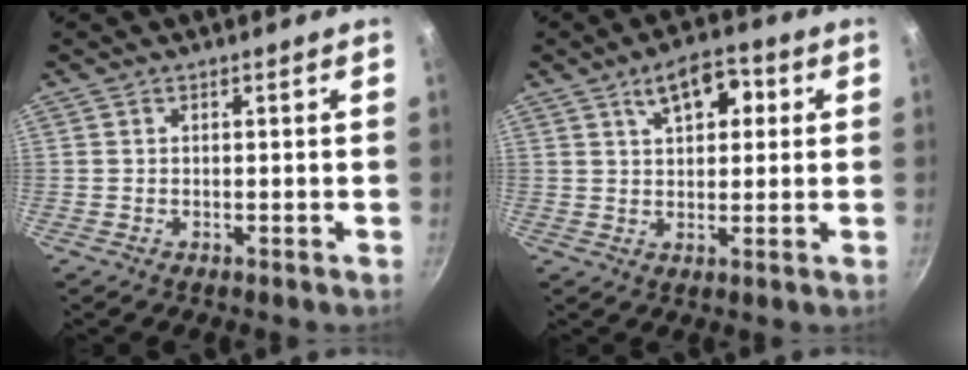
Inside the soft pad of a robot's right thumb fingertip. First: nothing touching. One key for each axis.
{"total": 8.6, "fx": 3.2, "fy": 4.6, "fz": 6.5, "tx": -0.077, "ty": 0.005, "tz": 0.044}